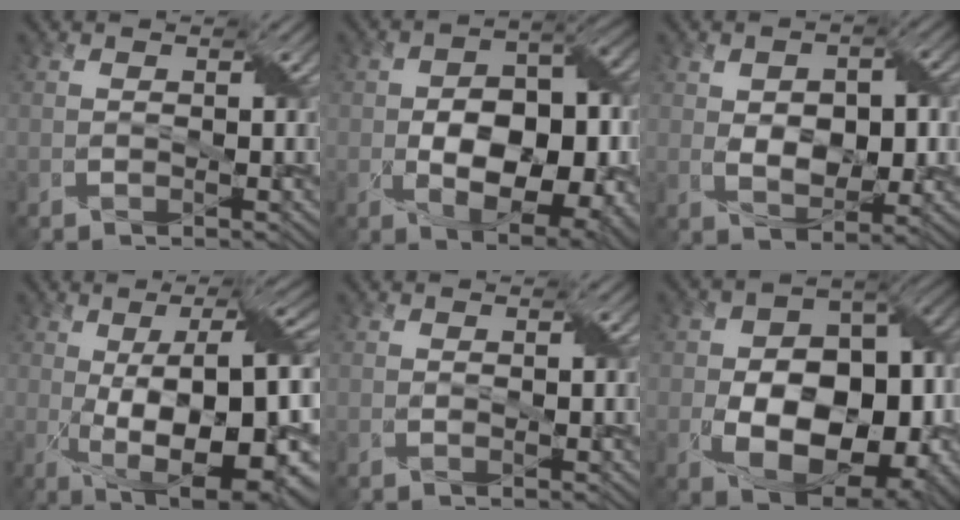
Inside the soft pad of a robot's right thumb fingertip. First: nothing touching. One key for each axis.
{"total": 12.3, "fx": -2.2, "fy": 7.3, "fz": 9.6, "tx": -0.150, "ty": -0.017, "tz": -0.024}
{"total": 6.8, "fx": 0.2, "fy": 4.2, "fz": 5.4, "tx": -0.092, "ty": -0.002, "tz": 0.006}
{"total": 16.6, "fx": -2.3, "fy": 6.0, "fz": 15.4, "tx": -0.234, "ty": -0.005, "tz": -0.020}
{"total": 0.8, "fx": 0.3, "fy": 0.3, "fz": 0.7, "tx": -0.013, "ty": -0.001, "tz": 0.008}
{"total": 14.8, "fx": -3.4, "fy": 9.8, "fz": 10.5, "tx": -0.159, "ty": -0.029, "tz": -0.053}